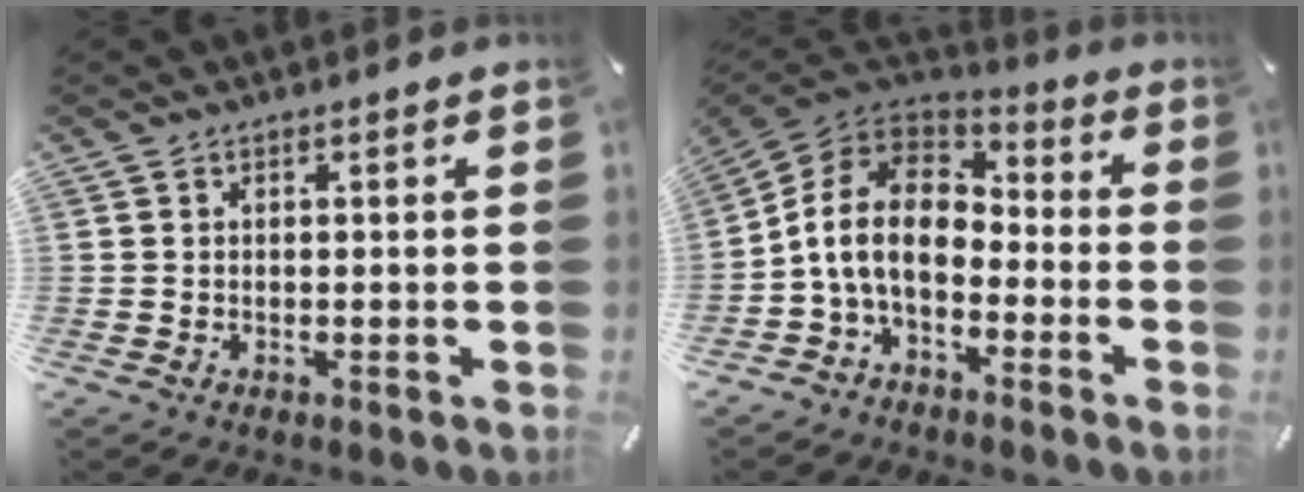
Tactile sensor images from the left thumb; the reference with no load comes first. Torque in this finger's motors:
{"motor_torque": [-0.19, 1.96, 1.57, 1.20, 0.46]}